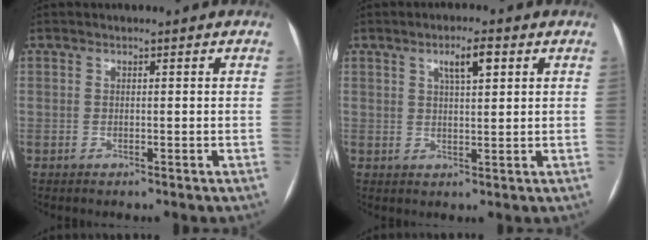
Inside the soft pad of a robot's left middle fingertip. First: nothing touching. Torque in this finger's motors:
{"motor_torque": [0.58, -0.16, 0.12, 0.00]}